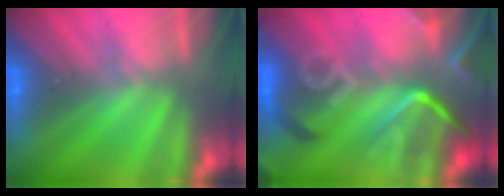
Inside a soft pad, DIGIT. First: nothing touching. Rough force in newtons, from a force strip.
{"total": 8.1}